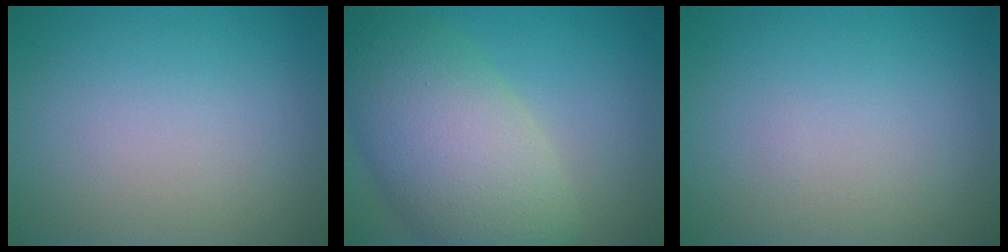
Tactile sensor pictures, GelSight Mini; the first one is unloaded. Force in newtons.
{"total": 9.8, "press": 9.8, "slide": 0.3}
{"total": 0.0}